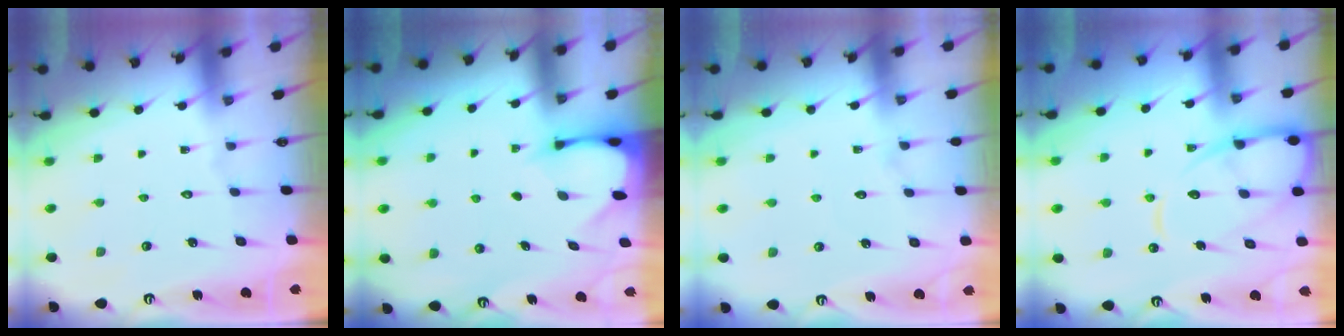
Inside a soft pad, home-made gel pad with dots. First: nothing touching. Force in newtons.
{"total": 2.6, "press": 2.6, "slide": 0.3}
{"total": 3.5, "press": 3.5, "slide": 0.4}
{"total": 12.7, "press": 12.6, "slide": 1.4}